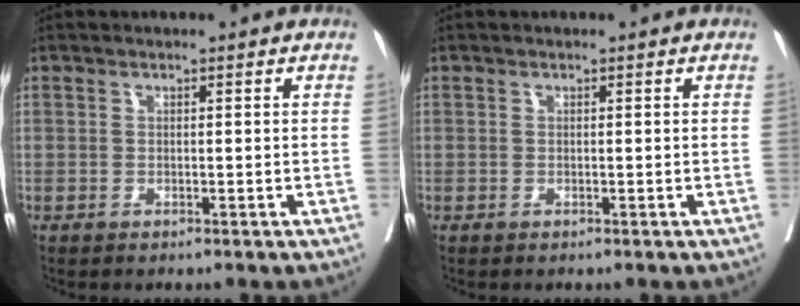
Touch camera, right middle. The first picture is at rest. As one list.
[{"total": 0.0}]